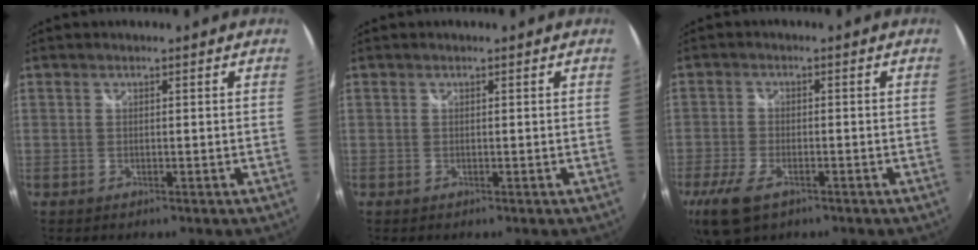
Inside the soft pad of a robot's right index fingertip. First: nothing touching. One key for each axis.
{"total": 0.0}
{"total": 9.5, "fx": -5.5, "fy": 4.6, "fz": 6.2, "tx": -0.156, "ty": -0.027, "tz": -0.101}